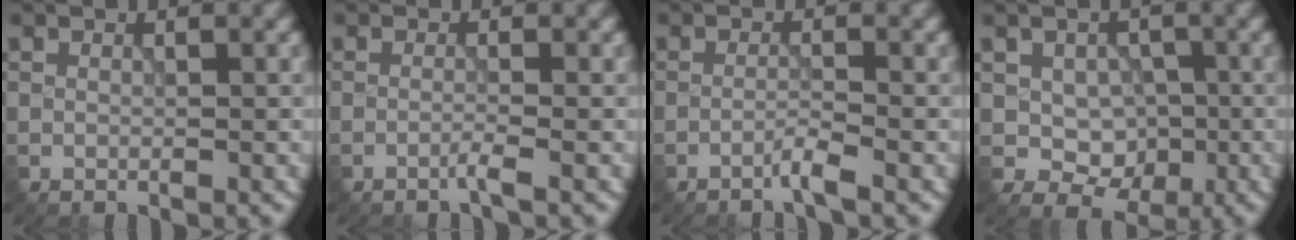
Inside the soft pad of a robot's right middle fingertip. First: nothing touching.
{"total": 1.2, "force": [-0.8, 0.0, 0.9], "torque": [-0.012, 0.006, -0.025]}
{"total": 1.6, "force": [-1.1, -0.1, 1.1], "torque": [-0.015, 0.009, -0.032]}
{"total": 4.0, "force": [-0.2, 3.3, 2.3], "torque": [-0.029, -0.004, -0.002]}